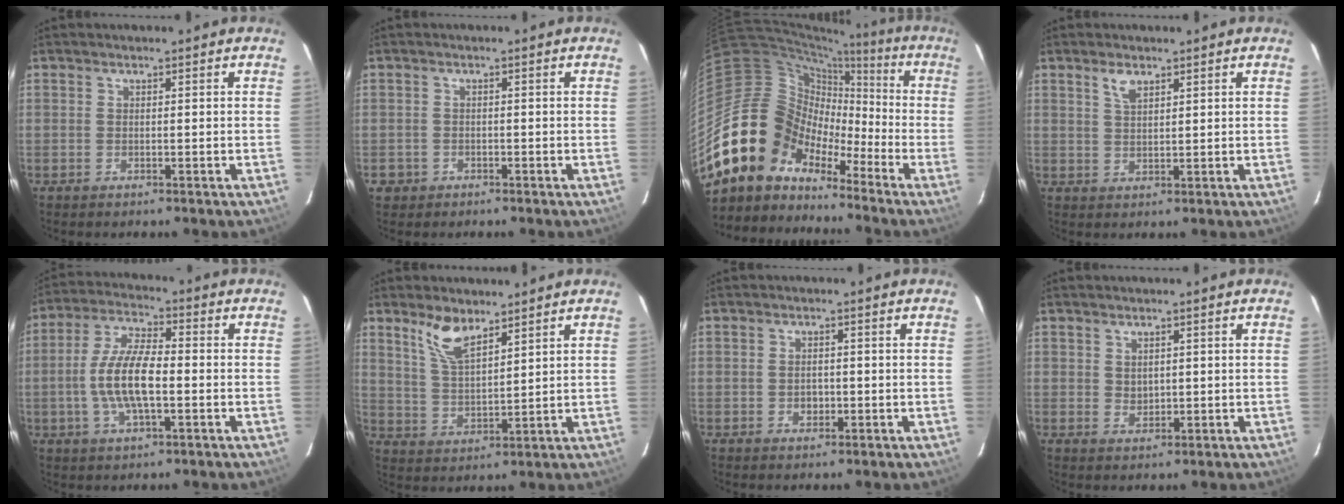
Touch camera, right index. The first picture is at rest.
{"total": 2.6, "force": [-1.0, 2.3, 0.4], "torque": [-0.014, 0.004, -0.013]}
{"total": 15.7, "force": [-11.3, 10.4, 3.3], "torque": [-0.076, 0.038, -0.215]}
{"total": 2.9, "force": [1.9, 1.2, 1.8], "torque": [-0.034, 0.003, 0.037]}
{"total": 10.9, "force": [-1.9, 3.8, 10.0], "torque": [-0.204, 0.006, -0.037]}
{"total": 7.4, "force": [5.3, 2.6, 4.5], "torque": [-0.086, 0.004, 0.110]}
{"total": 2.3, "force": [-0.3, 1.8, 1.3], "torque": [-0.021, 0.004, -0.004]}
{"total": 2.1, "force": [0.9, 1.7, 0.9], "torque": [-0.010, 0.002, 0.019]}